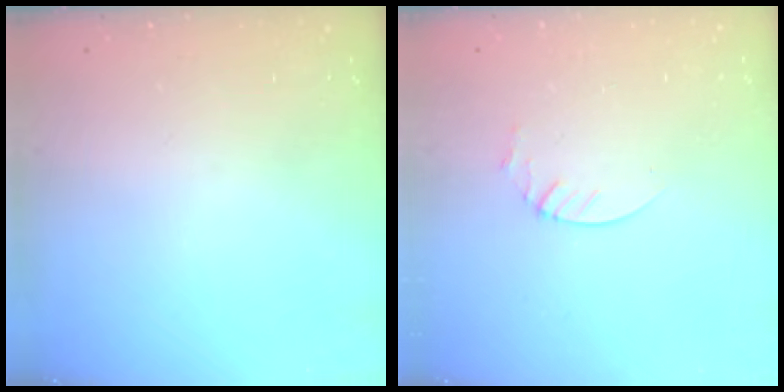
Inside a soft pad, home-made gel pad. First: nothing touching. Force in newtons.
{"total": 2.1, "press": 2.1, "slide": 0.2}